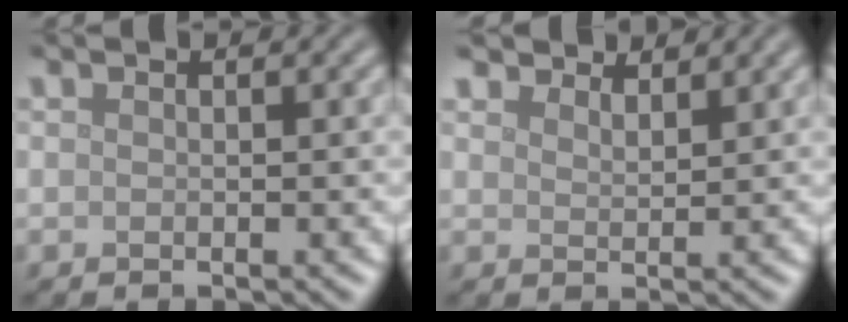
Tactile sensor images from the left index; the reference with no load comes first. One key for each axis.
{"total": 3.3, "fx": 3.1, "fy": 0.7, "fz": 0.5, "tx": -0.013, "ty": -0.003, "tz": 0.052}